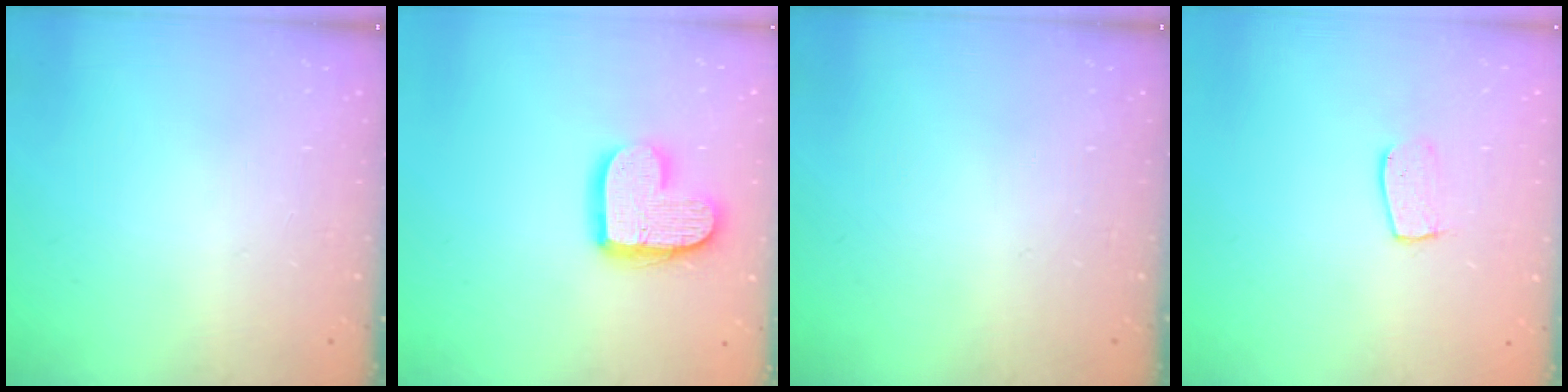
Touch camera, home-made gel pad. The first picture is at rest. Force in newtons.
{"total": 14.2, "press": 14.2, "slide": 1.1}
{"total": 0.0}
{"total": 6.3, "press": 6.2, "slide": 0.5}